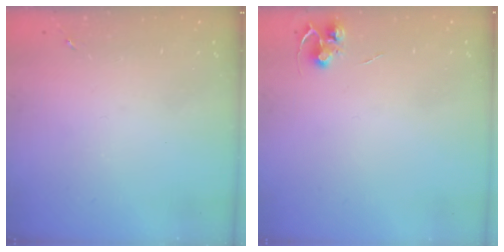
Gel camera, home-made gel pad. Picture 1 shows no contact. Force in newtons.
{"total": 5.7, "press": 5.6, "slide": 0.4}